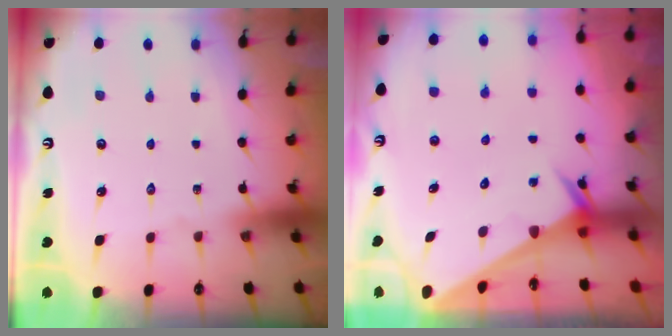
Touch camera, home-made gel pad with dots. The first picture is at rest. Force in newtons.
{"total": 2.5, "press": 2.5, "slide": 0.1}